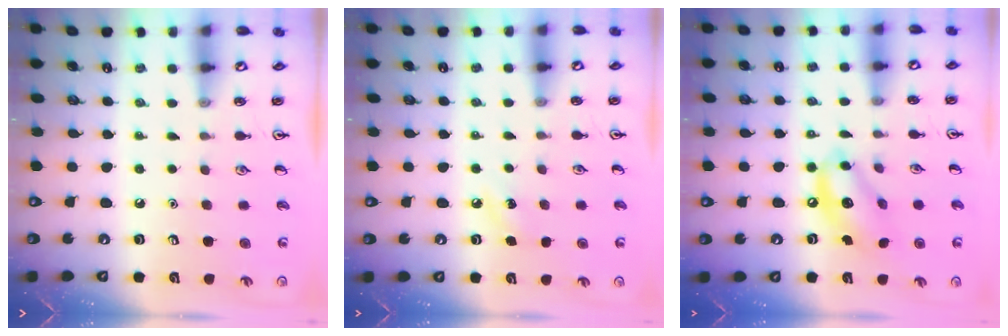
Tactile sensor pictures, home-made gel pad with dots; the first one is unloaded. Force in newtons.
{"total": 4.2, "press": 3.9, "slide": 1.5}
{"total": 12.1, "press": 11.8, "slide": 3.0}